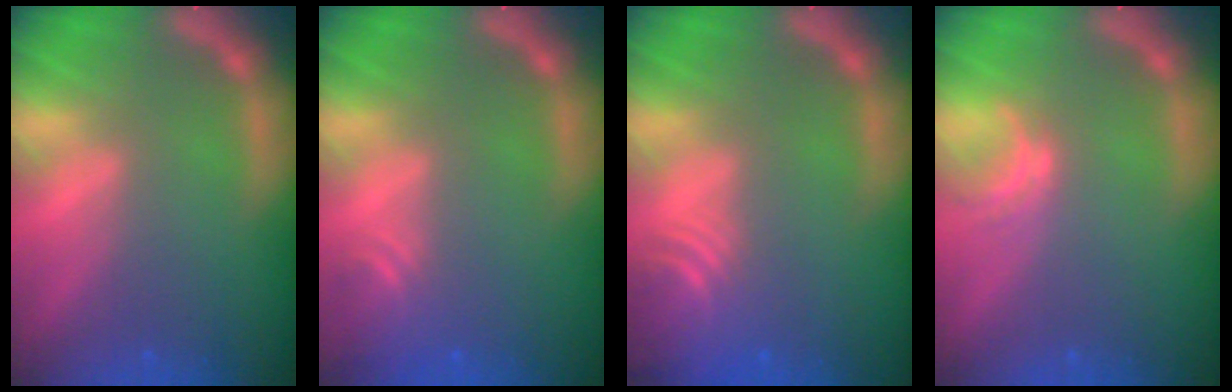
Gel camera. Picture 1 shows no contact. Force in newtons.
{"total": 2.4}
{"total": 5.1}
{"total": 1.5}